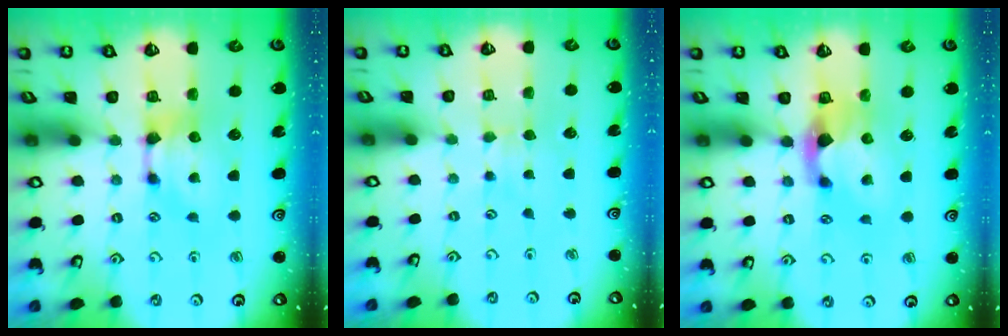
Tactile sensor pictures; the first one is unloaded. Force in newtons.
{"total": 2.9, "press": 2.8, "slide": 0.4}
{"total": 2.3, "press": 1.9, "slide": 1.2}